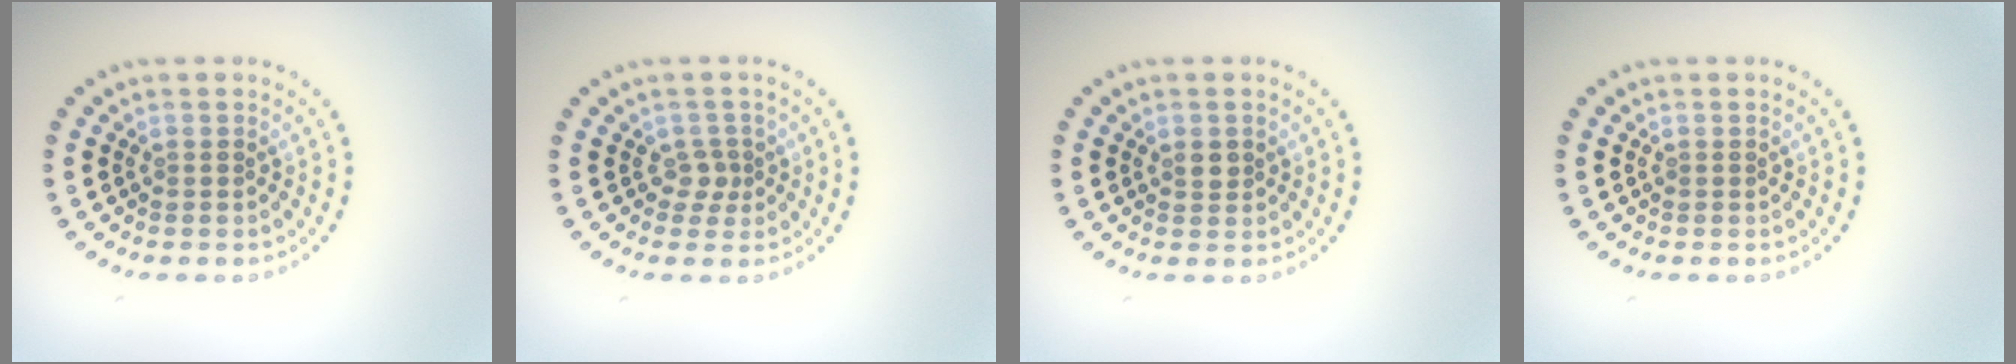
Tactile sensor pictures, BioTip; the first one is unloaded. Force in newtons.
{"total": 1.4, "press": 1.1, "slide": 0.9}
{"total": 1.1, "press": 1.0, "slide": 0.4}
{"total": 0.0}